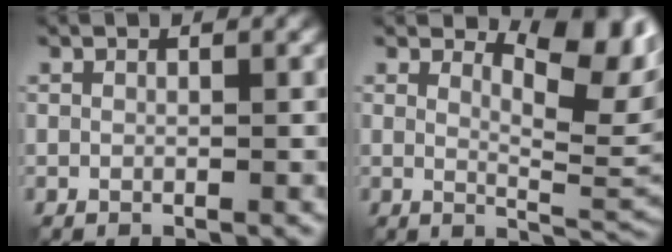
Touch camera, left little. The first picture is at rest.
{"total": 5.2, "force": [2.8, 1.9, 3.9], "torque": [-0.060, -0.010, 0.041]}